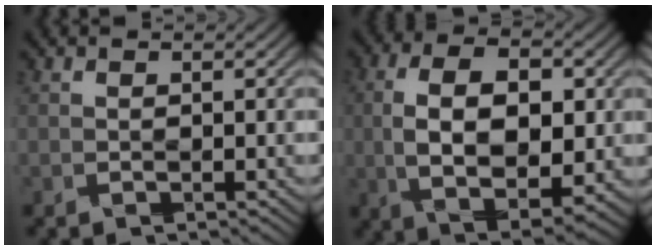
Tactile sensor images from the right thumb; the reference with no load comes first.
{"total": 11.7, "force": [0.4, 6.4, 9.8], "torque": [-0.194, -0.005, 0.011]}